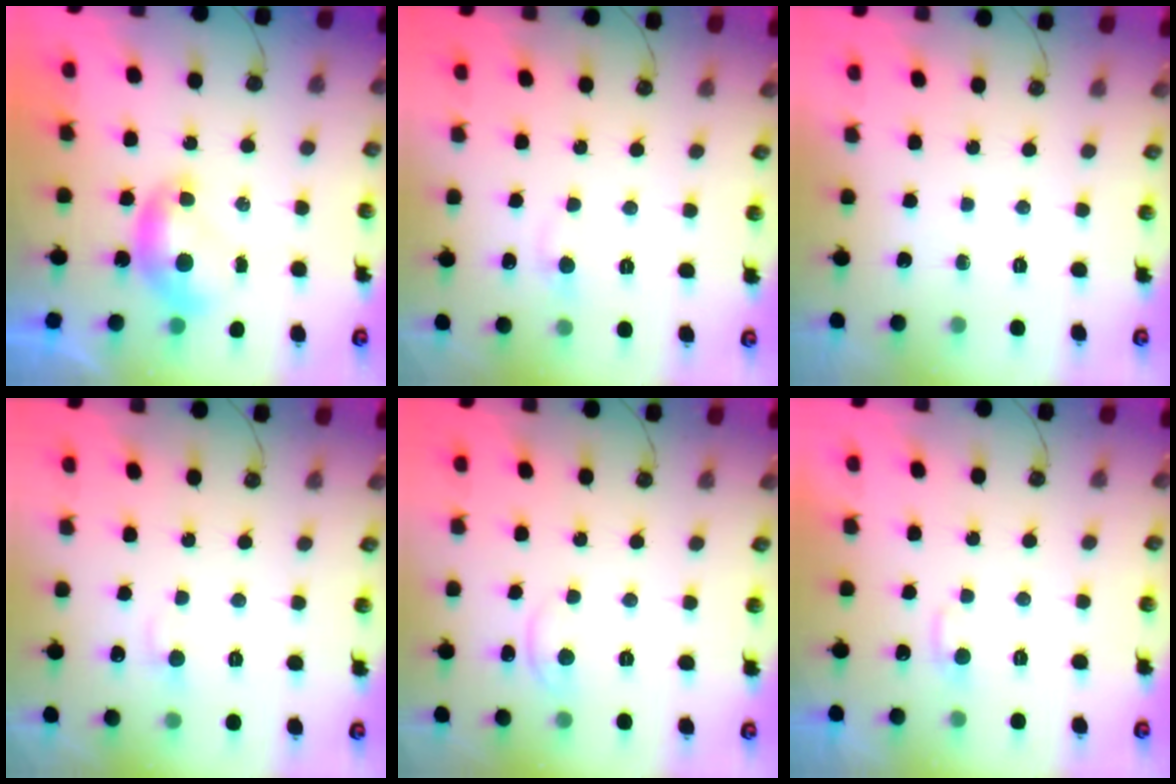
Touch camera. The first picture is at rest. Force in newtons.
{"total": 1.1, "press": 0.8, "slide": 0.7}
{"total": 0.0}
{"total": 1.1, "press": 0.9, "slide": 0.6}
{"total": 1.3, "press": 1.2, "slide": 0.2}
{"total": 2.8, "press": 2.8, "slide": 0.4}